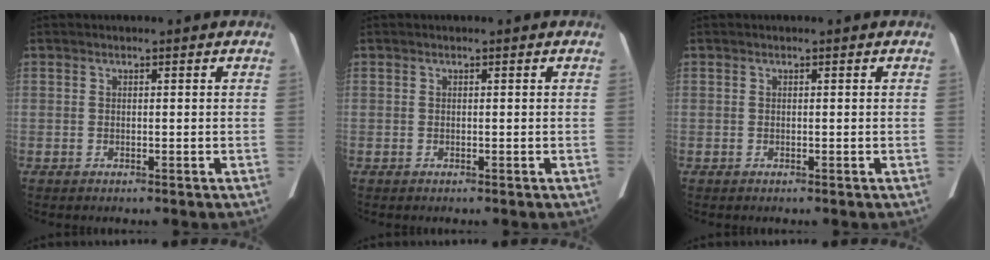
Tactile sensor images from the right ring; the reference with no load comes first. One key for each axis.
{"total": 0.0}
{"total": 0.0}